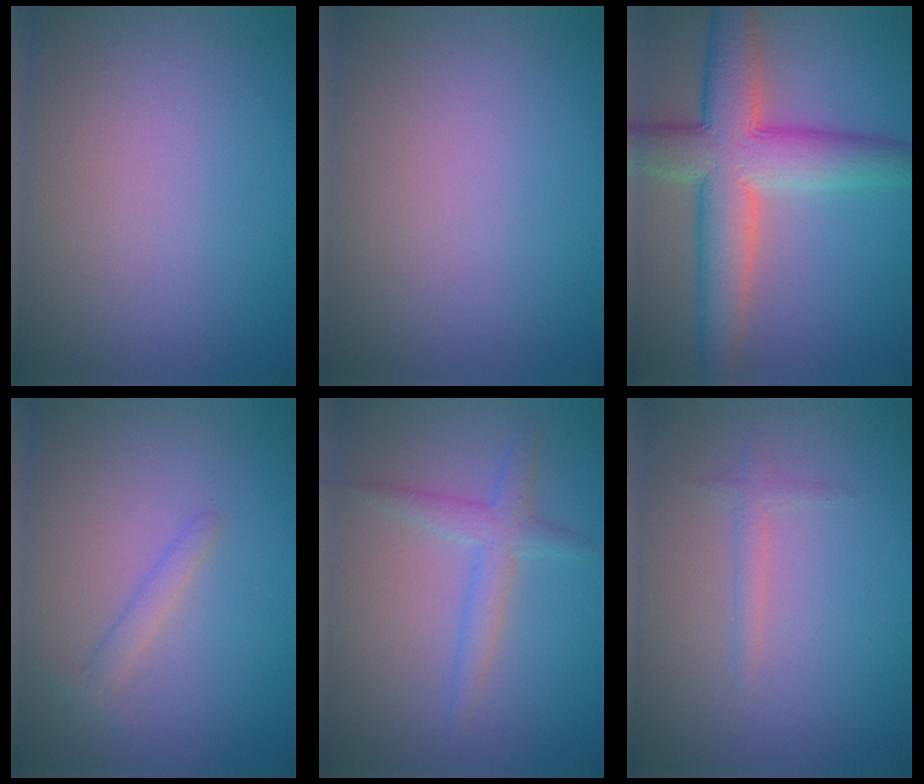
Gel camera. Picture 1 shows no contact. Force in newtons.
{"total": 0.0}
{"total": 8.9, "press": 8.9, "slide": 0.2}
{"total": 1.3, "press": 1.3, "slide": 0.1}
{"total": 1.8, "press": 1.8, "slide": 0.1}
{"total": 1.0, "press": 1.0, "slide": 0.0}